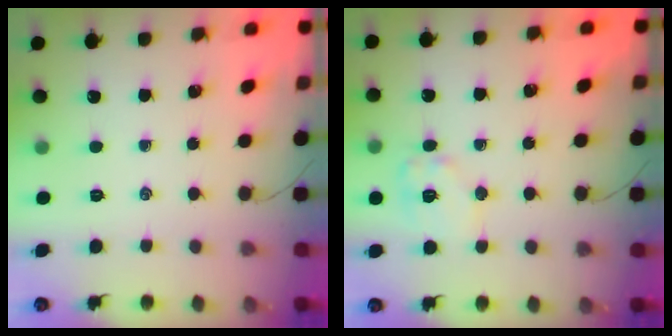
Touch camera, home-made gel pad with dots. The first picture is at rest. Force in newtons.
{"total": 8.8, "press": 8.8, "slide": 0.8}